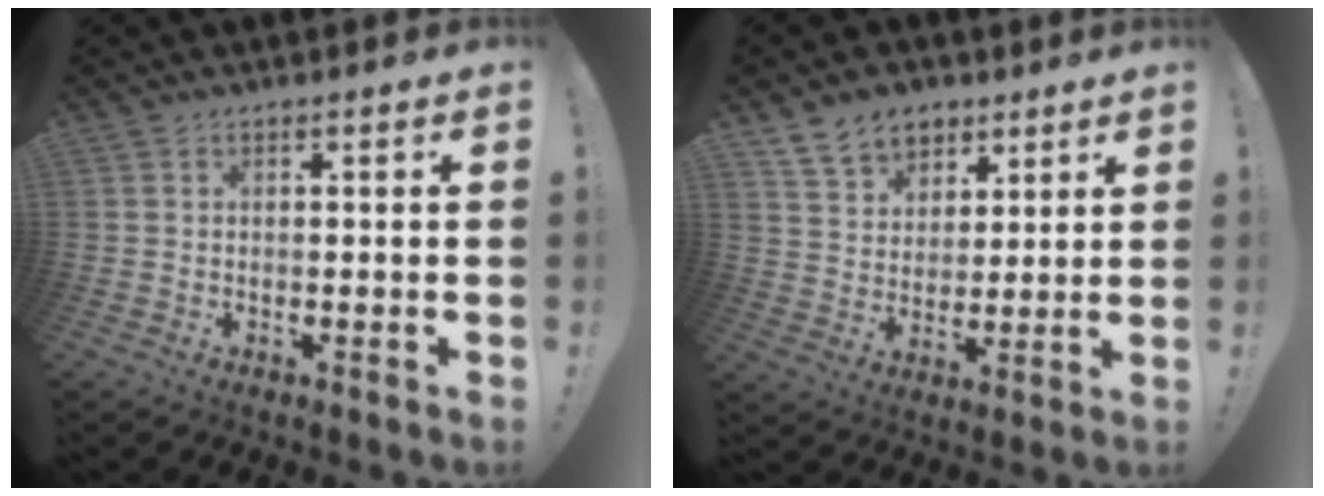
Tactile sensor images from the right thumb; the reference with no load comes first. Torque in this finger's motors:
{"motor_torque": [0.00, 0.01, 0.25, 0.25, 0.00]}